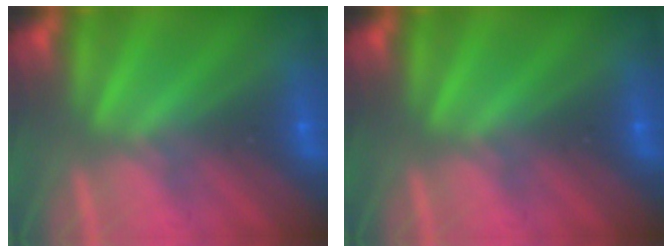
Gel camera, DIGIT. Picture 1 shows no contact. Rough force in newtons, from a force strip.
{"total": 0.0}